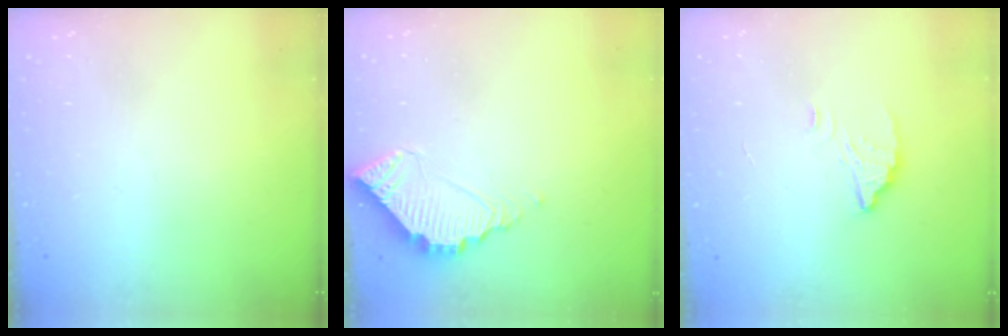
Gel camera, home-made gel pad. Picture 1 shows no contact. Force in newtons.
{"total": 5.9, "press": 5.9, "slide": 0.4}
{"total": 2.9, "press": 2.9, "slide": 0.2}